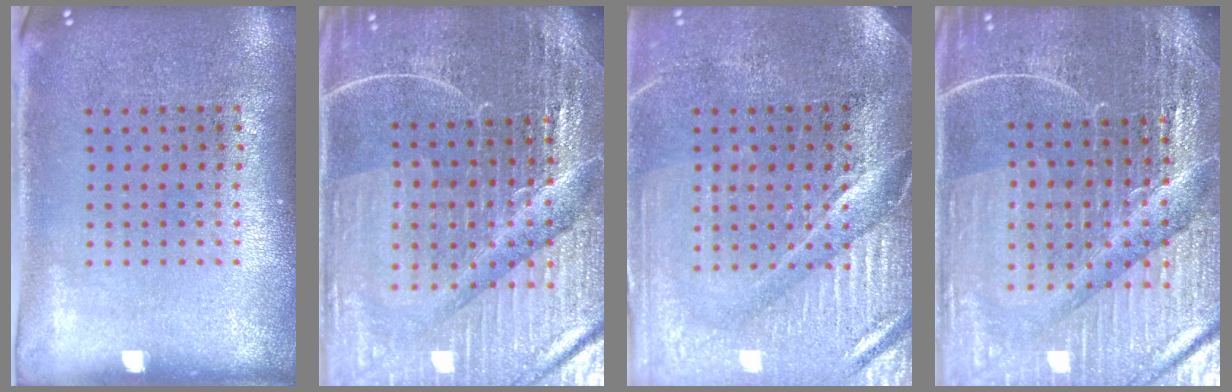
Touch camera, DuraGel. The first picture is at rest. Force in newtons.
{"total": 5.6, "press": 5.2, "slide": 2.0}
{"total": 4.2, "press": 3.8, "slide": 1.7}
{"total": 5.6, "press": 5.2, "slide": 2.0}